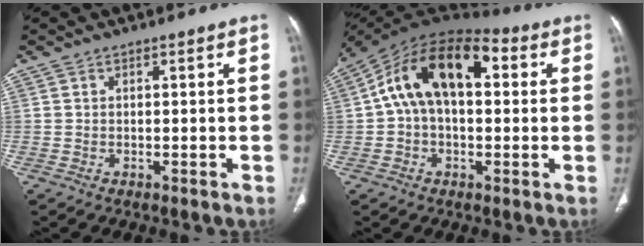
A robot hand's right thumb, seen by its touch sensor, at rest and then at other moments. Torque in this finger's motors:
{"motor_torque": [0.03, 2.74, 1.05, 0.22, 0.46]}